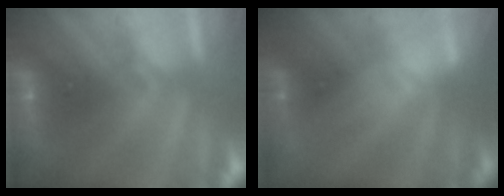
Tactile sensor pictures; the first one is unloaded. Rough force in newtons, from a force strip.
{"total": 2.9}